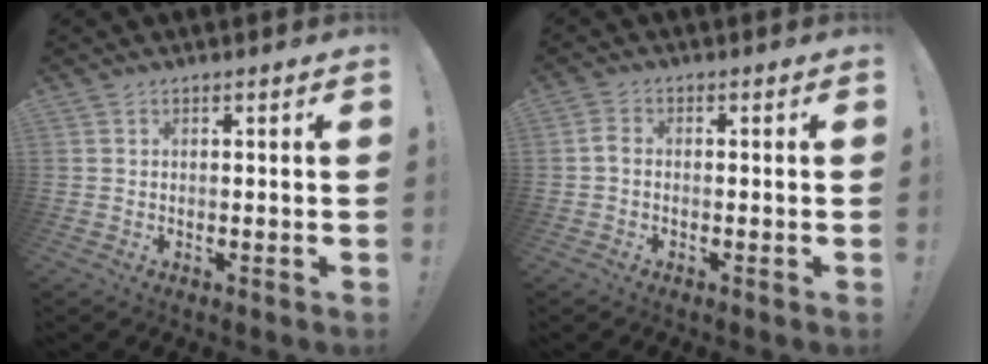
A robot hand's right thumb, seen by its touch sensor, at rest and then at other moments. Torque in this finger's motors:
{"motor_torque": [0.01, 0.15, -0.32, -0.06, 0.03]}